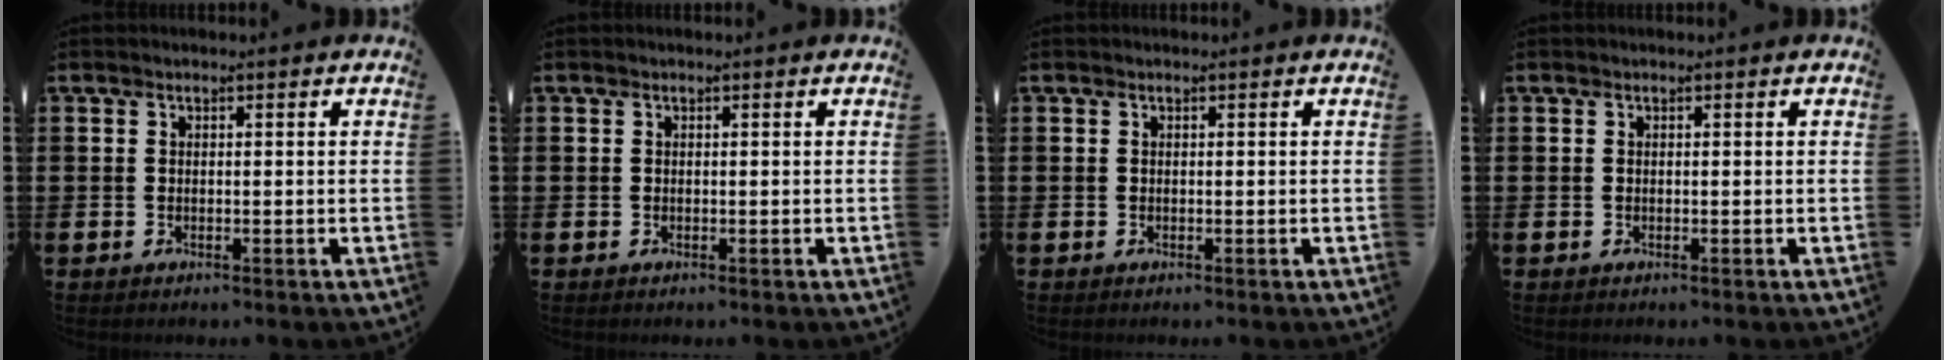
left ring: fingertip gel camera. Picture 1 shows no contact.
{"total": 0.0}
{"total": 0.0}
{"total": 0.0}